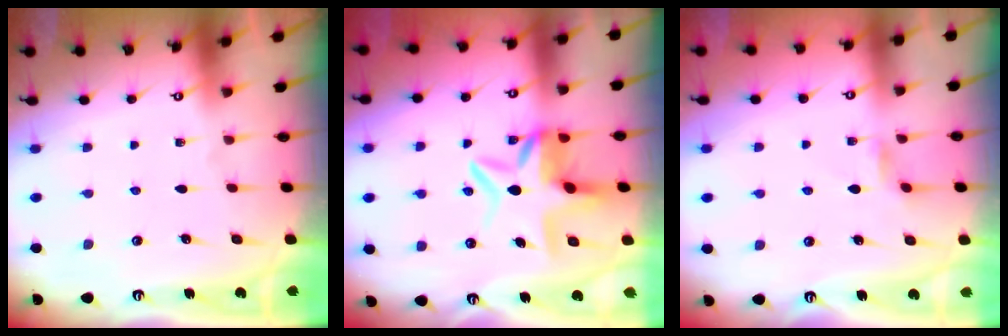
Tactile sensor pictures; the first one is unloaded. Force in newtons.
{"total": 8.9, "press": 8.3, "slide": 3.0}
{"total": 2.3, "press": 2.3, "slide": 0.5}